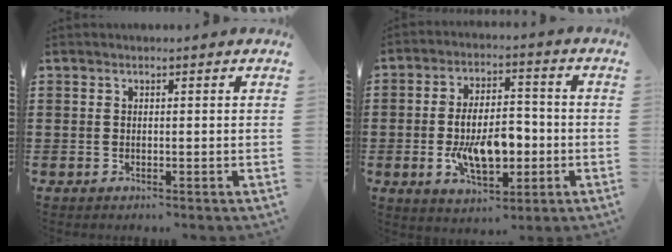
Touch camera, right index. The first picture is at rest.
{"total": 9.8, "force": [-2.3, 5.2, 8.0], "torque": [-0.144, 0.001, -0.044]}